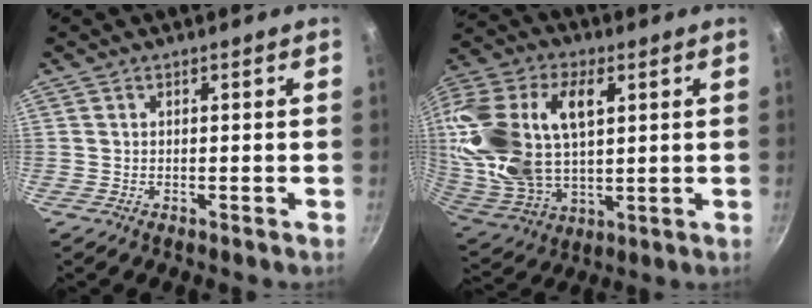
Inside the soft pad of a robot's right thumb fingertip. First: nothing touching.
{"total": 25.8, "force": [7.0, 15.7, 19.2], "torque": [-0.407, -0.002, 0.133]}